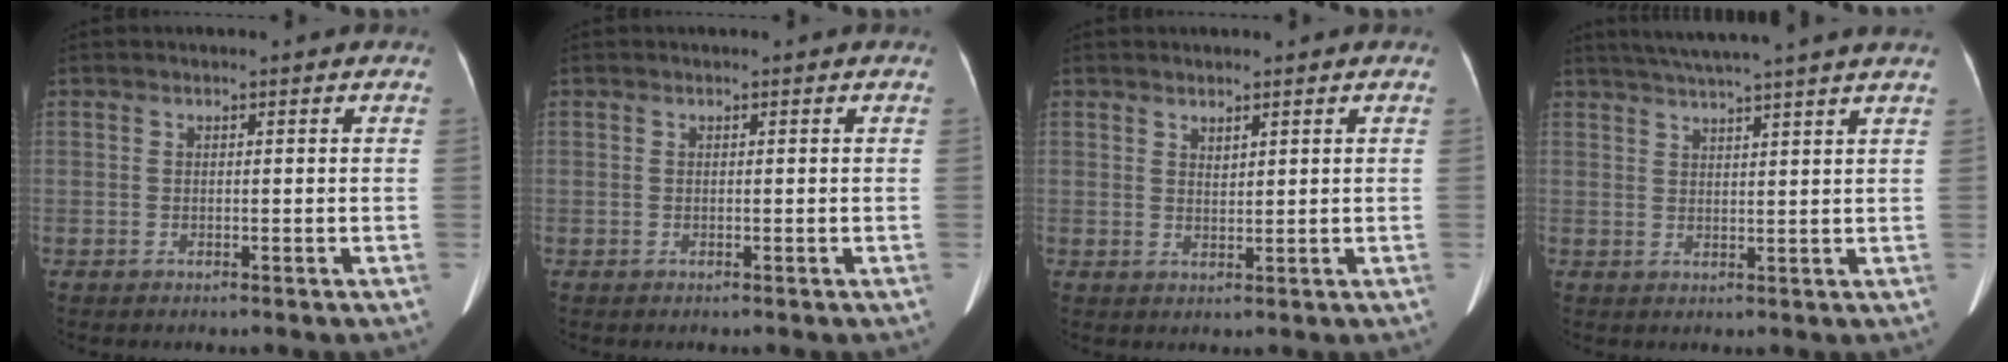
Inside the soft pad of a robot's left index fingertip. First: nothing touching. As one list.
[{"total": 0.0}, {"total": 1.1, "force": [0.8, 0.3, 0.7], "torque": [-0.012, -0.008, 0.017]}, {"total": 12.3, "force": [10.5, -1.3, 6.3], "torque": [-0.105, 0.017, 0.134]}]